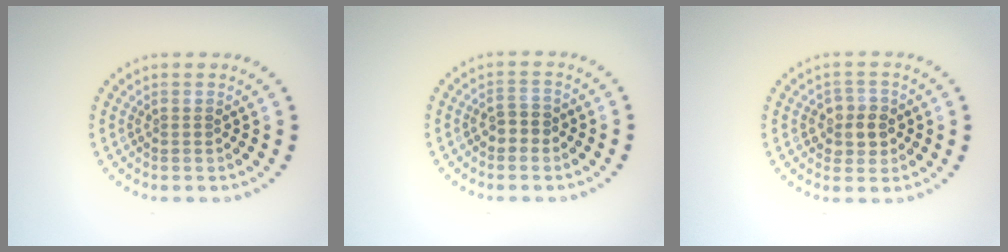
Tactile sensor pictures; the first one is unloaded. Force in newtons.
{"total": 1.9, "press": 1.8, "slide": 0.6}
{"total": 2.6, "press": 2.4, "slide": 1.0}